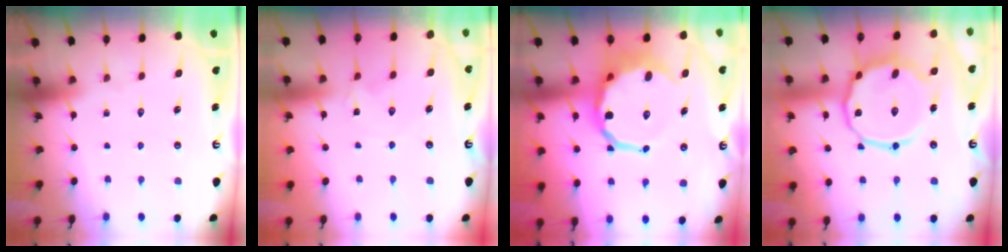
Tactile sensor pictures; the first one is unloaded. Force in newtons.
{"total": 0.0}
{"total": 12.2, "press": 11.9, "slide": 2.8}
{"total": 16.3, "press": 16.3, "slide": 1.0}